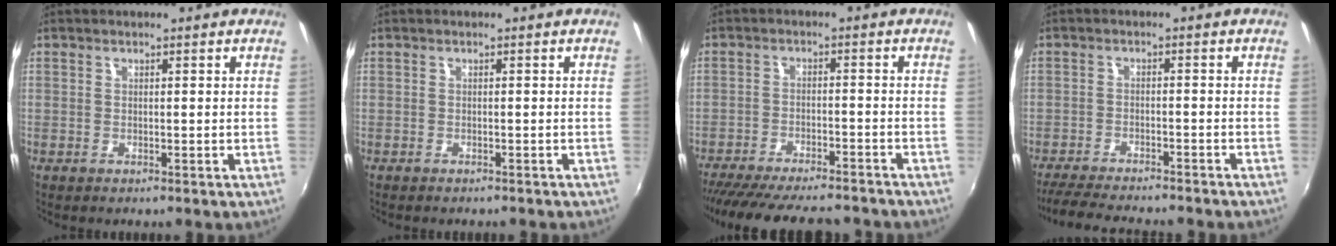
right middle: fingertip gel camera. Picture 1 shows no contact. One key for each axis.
{"total": 1.4, "fx": -1.3, "fy": 0.4, "fz": 0.4, "tx": -0.013, "ty": -0.008, "tz": -0.018}
{"total": 18.6, "fx": -16.1, "fy": 4.4, "fz": 8.3, "tx": -0.167, "ty": -0.022, "tz": -0.231}
{"total": 11.5, "fx": -10.3, "fy": 1.3, "fz": 5.0, "tx": -0.112, "ty": -0.020, "tz": -0.159}